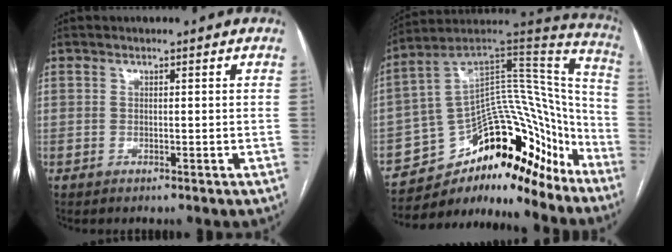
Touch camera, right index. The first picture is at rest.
{"total": 22.2, "force": [-16.8, 10.2, 10.4], "torque": [-0.119, 0.084, -0.252]}